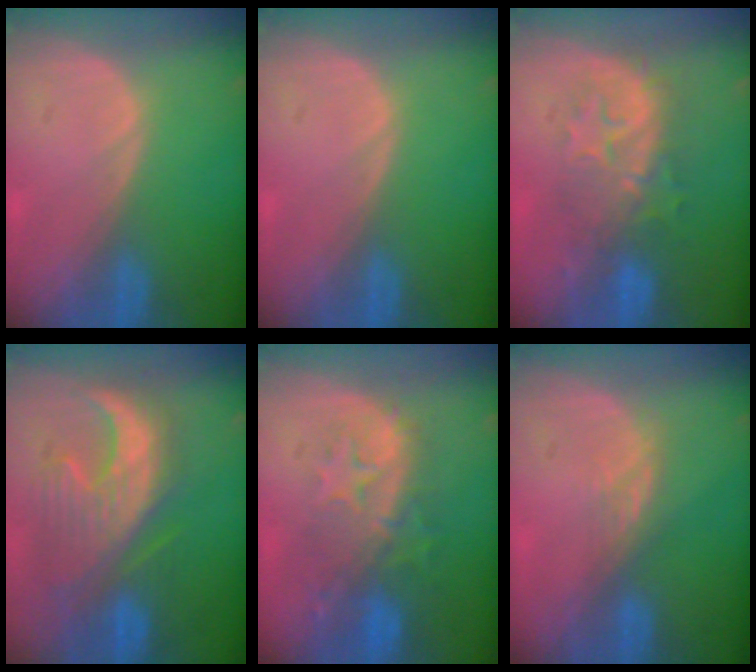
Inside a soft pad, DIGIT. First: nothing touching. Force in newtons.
{"total": 0.0}
{"total": 7.9, "press": 7.8, "slide": 1.3}
{"total": 10.5, "press": 10.2, "slide": 2.5}
{"total": 9.9, "press": 8.7, "slide": 4.7}
{"total": 2.5, "press": 2.1, "slide": 1.4}